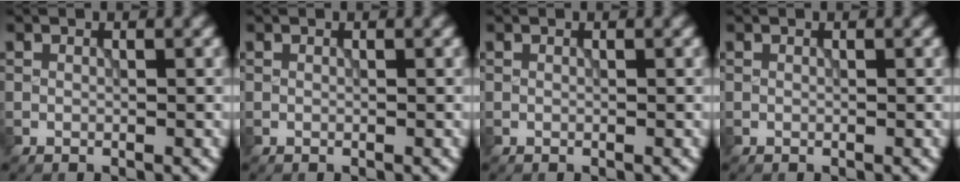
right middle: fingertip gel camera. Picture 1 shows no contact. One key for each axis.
{"total": 0.0}
{"total": 0.0}
{"total": 0.0}